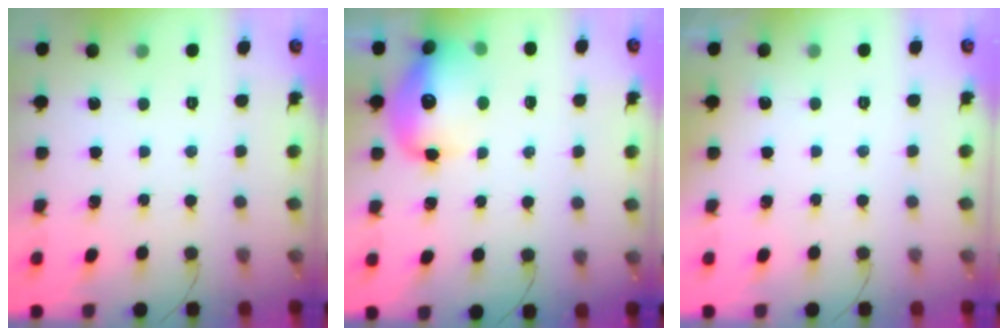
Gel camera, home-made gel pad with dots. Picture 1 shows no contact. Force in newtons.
{"total": 14.6, "press": 14.2, "slide": 3.4}
{"total": 7.2, "press": 2.0, "slide": 6.9}